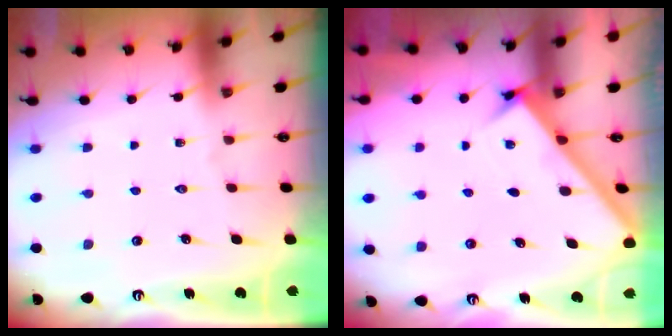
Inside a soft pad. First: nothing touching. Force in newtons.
{"total": 2.9, "press": 2.8, "slide": 0.3}